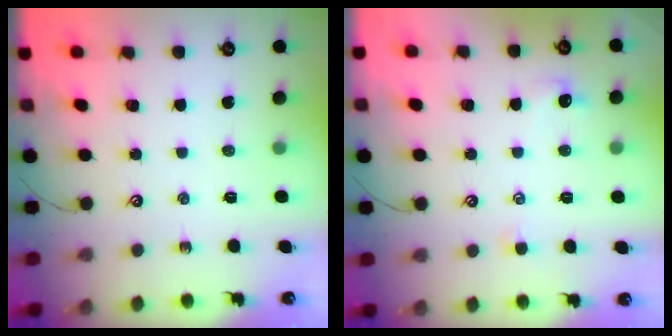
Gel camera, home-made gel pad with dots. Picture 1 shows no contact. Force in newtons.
{"total": 1.0, "press": 0.8, "slide": 0.6}